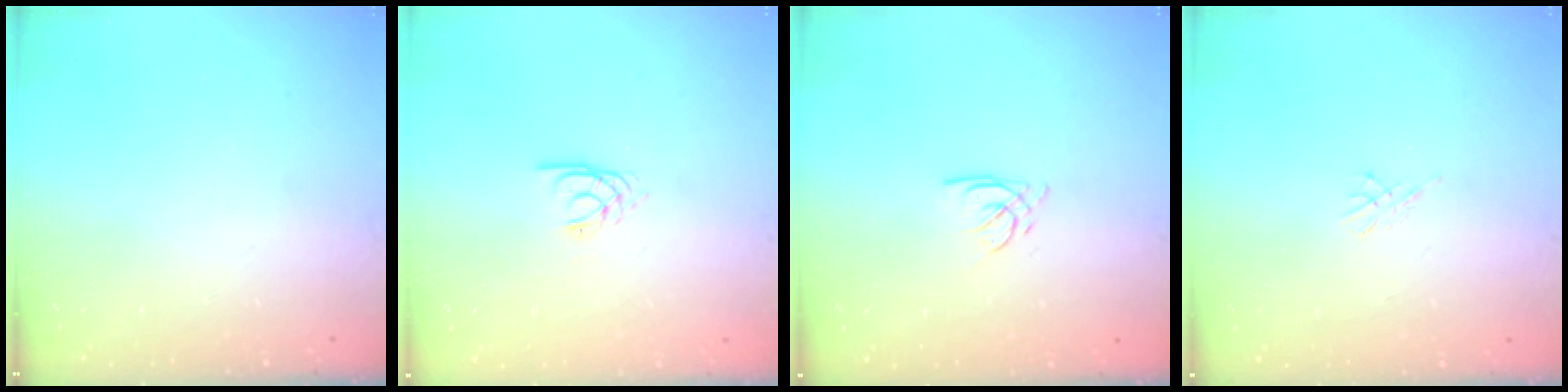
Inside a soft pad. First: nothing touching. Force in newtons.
{"total": 2.8, "press": 2.7, "slide": 0.3}
{"total": 2.8, "press": 2.8, "slide": 0.1}
{"total": 3.0, "press": 2.9, "slide": 0.6}